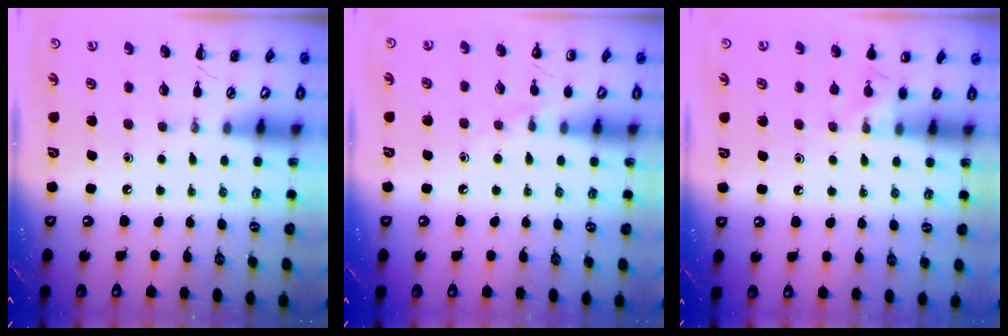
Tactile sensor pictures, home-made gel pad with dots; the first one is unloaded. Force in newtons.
{"total": 5.4, "press": 5.1, "slide": 1.9}
{"total": 5.8, "press": 5.5, "slide": 1.7}